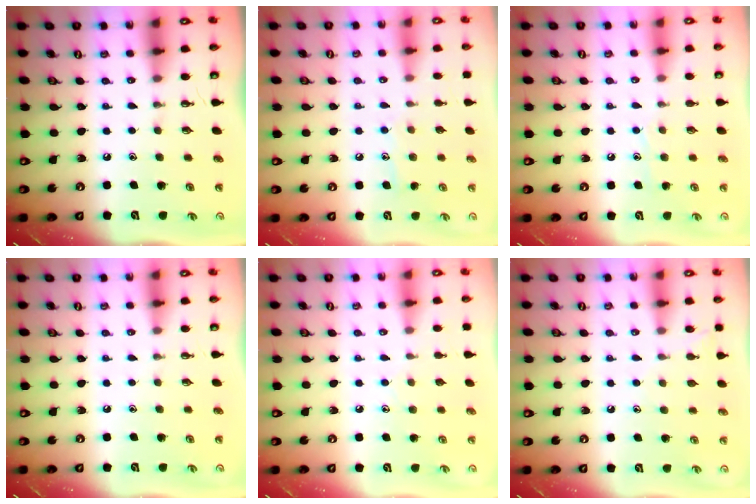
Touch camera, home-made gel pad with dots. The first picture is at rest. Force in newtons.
{"total": 7.0, "press": 7.0, "slide": 0.4}
{"total": 7.7, "press": 7.6, "slide": 0.5}
{"total": 0.0}
{"total": 5.7, "press": 5.7, "slide": 0.5}
{"total": 6.2, "press": 6.2, "slide": 0.7}